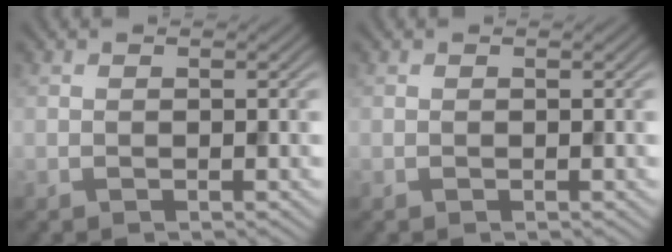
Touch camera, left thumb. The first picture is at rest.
{"total": 0.0}